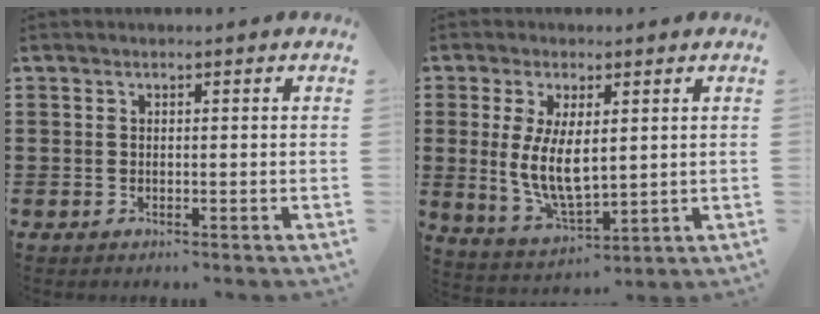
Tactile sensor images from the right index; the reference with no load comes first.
{"total": 8.0, "force": [0.7, 3.7, 7.1], "torque": [-0.144, -0.004, 0.010]}